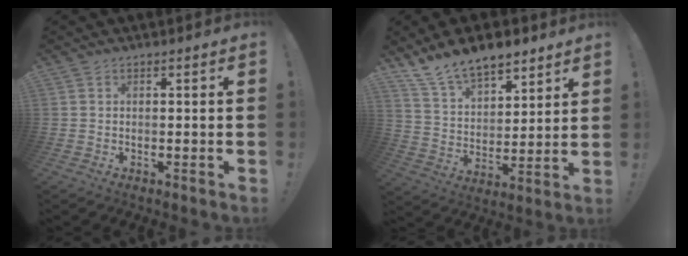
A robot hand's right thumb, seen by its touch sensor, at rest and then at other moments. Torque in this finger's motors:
{"motor_torque": [1.63, 1.67, 1.00, 1.04, 0.02]}